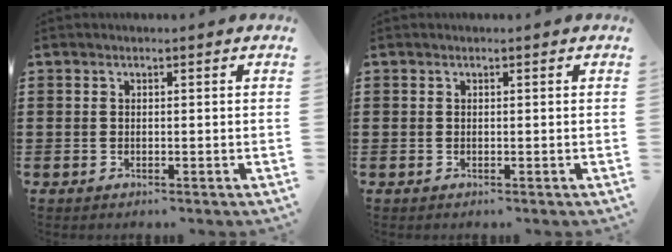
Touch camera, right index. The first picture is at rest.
{"total": 0.0}